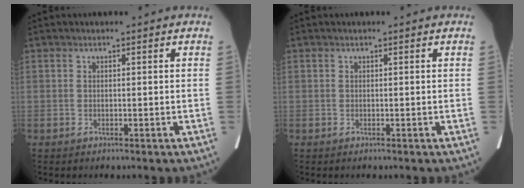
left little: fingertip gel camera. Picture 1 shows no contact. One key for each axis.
{"total": 0.0}